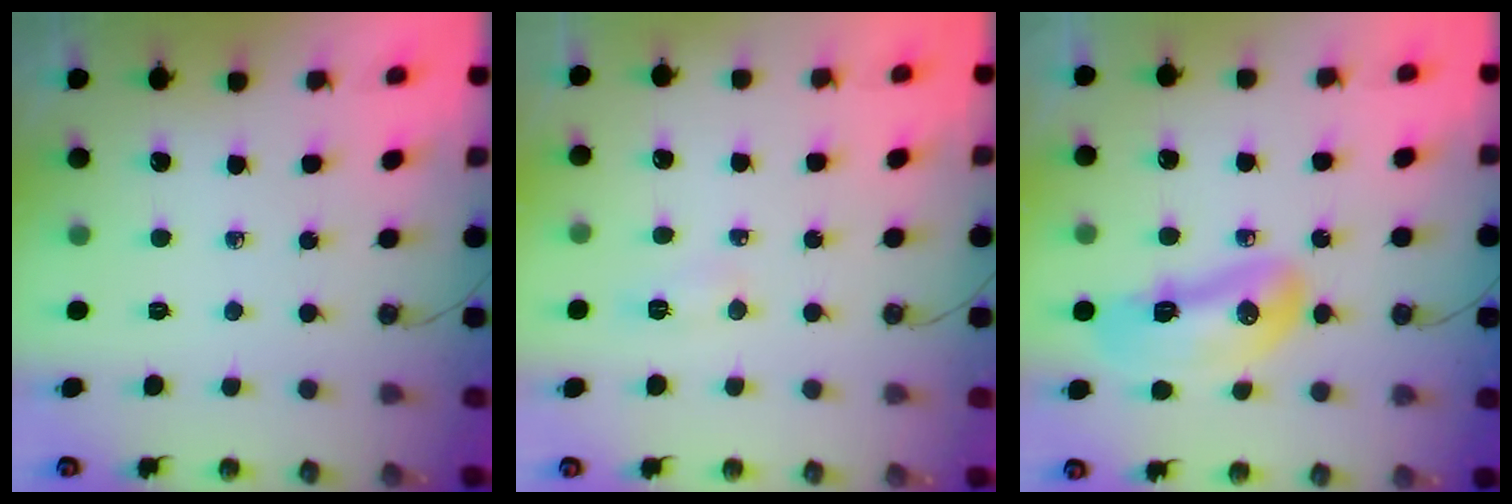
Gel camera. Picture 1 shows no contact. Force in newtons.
{"total": 6.0, "press": 5.8, "slide": 1.5}
{"total": 12.6, "press": 12.6, "slide": 1.3}